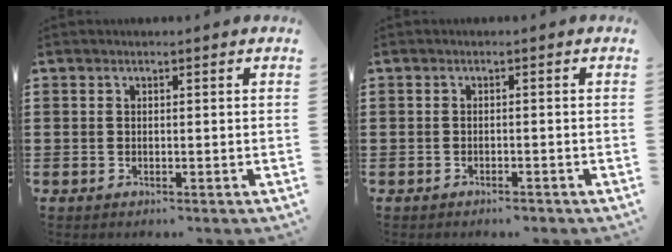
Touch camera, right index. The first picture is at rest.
{"total": 1.0, "force": [-1.0, 0.0, 0.2], "torque": [-0.009, -0.003, -0.020]}